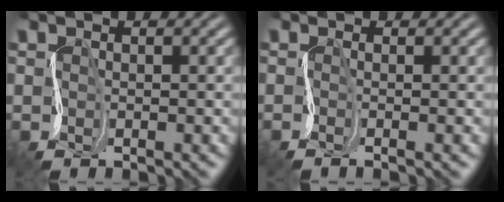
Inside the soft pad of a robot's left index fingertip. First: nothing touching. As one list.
[{"total": 1.7, "force": [-0.3, 0.7, 1.5], "torque": [-0.016, -0.010, -0.006]}]